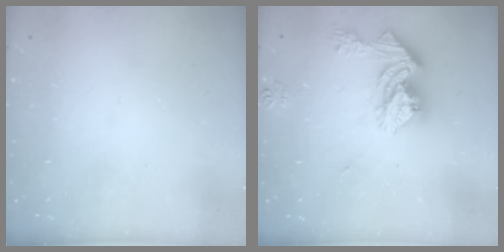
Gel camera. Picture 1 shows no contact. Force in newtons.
{"total": 14.7, "press": 14.7, "slide": 1.2}